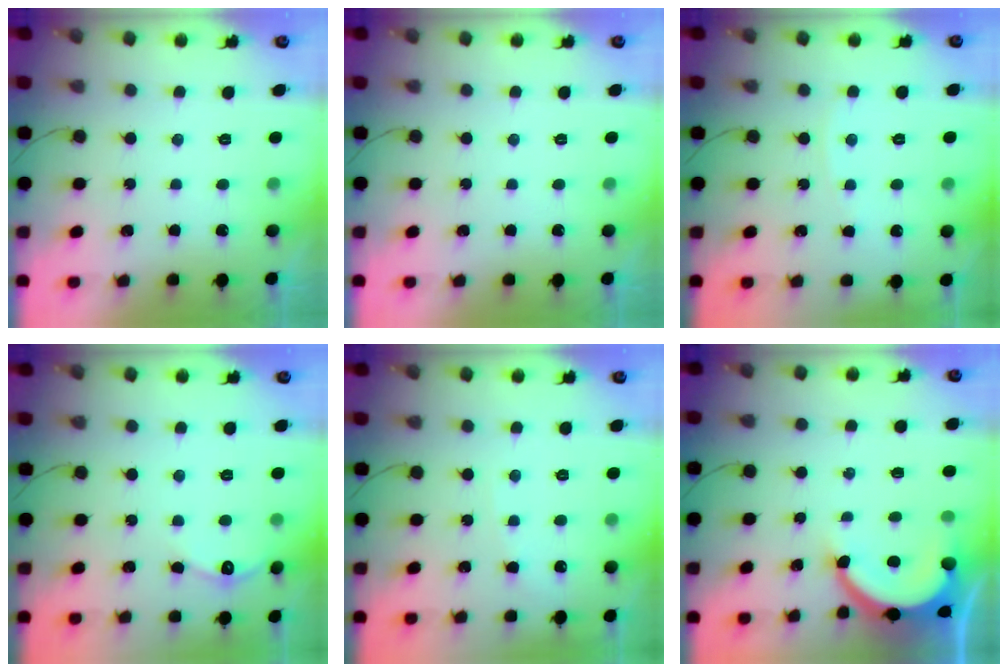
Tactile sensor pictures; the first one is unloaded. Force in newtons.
{"total": 0.0}
{"total": 1.6, "press": 1.6, "slide": 0.2}
{"total": 3.8, "press": 3.8, "slide": 0.5}
{"total": 2.9, "press": 2.9, "slide": 0.4}
{"total": 9.4, "press": 9.3, "slide": 1.0}